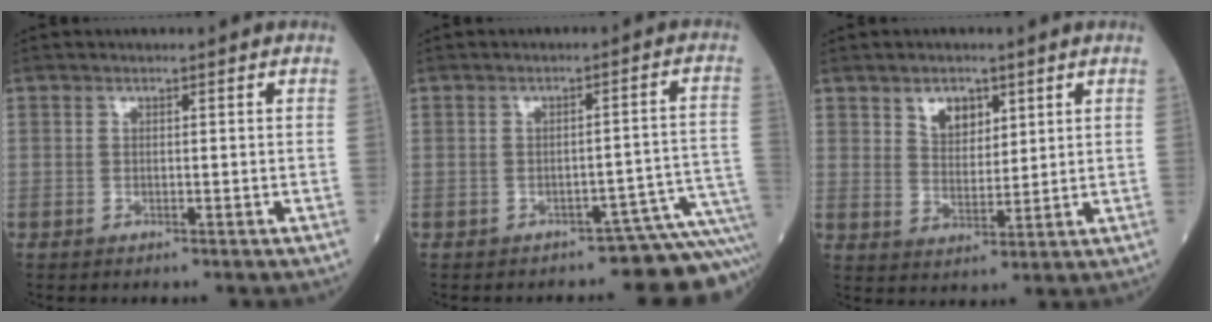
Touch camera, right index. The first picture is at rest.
{"total": 10.4, "force": [-9.9, 1.2, 2.9], "torque": [-0.009, 0.056, -0.116]}
{"total": 5.5, "force": [2.9, 3.4, 3.3], "torque": [-0.065, 0.007, 0.058]}